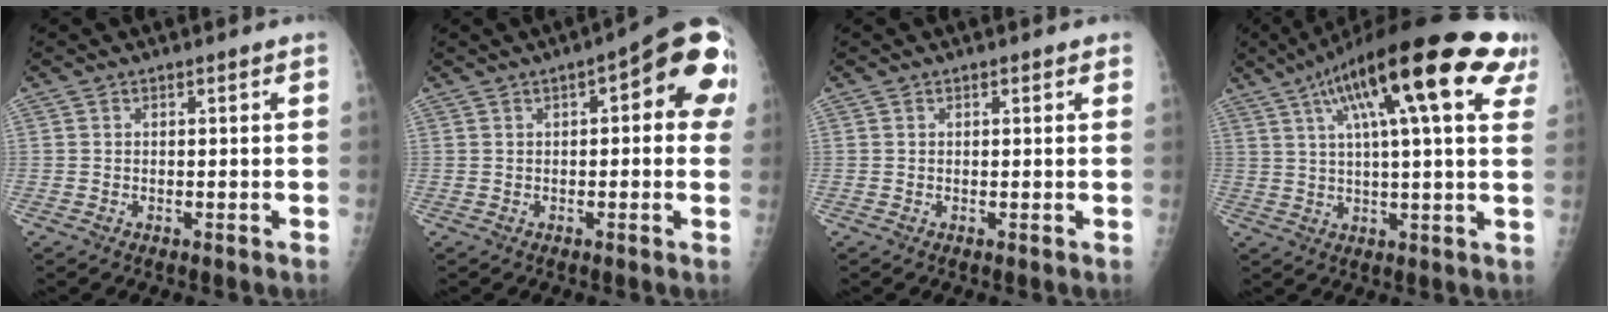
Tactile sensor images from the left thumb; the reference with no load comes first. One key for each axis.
{"total": 13.2, "fx": 3.6, "fy": 4.9, "fz": 11.7, "tx": -0.110, "ty": 0.018, "tz": 0.032}
{"total": 0.8, "fx": 0.6, "fy": 0.4, "fz": 0.3, "tx": -0.001, "ty": -0.003, "tz": 0.004}
{"total": 25.6, "fx": 12.0, "fy": 6.3, "fz": 21.7, "tx": -0.327, "ty": 0.021, "tz": 0.174}